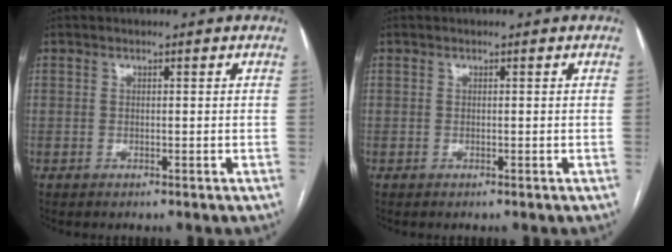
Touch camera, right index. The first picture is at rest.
{"total": 0.0}